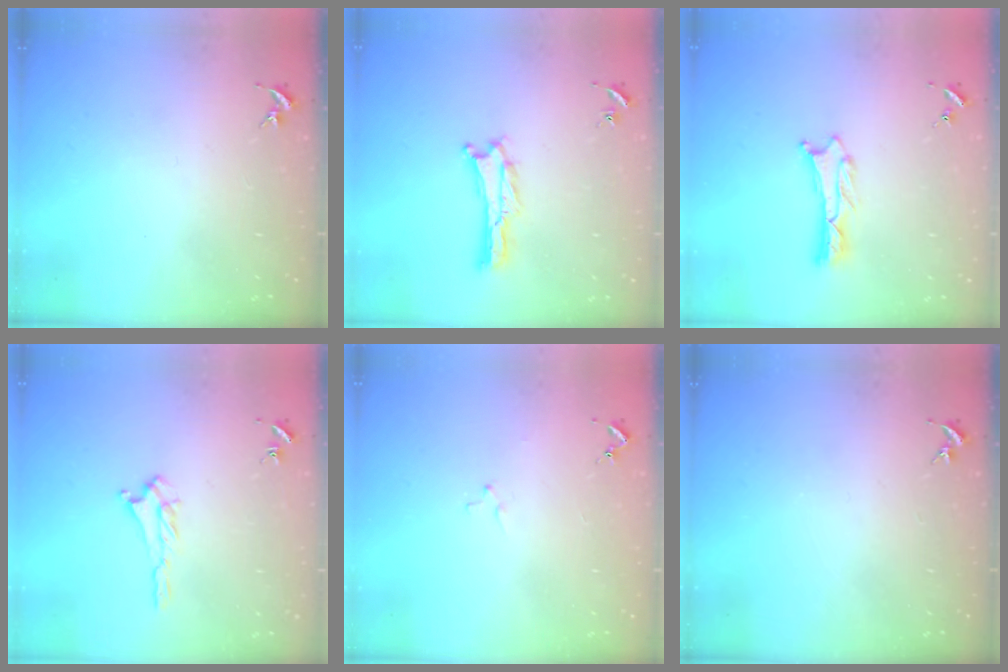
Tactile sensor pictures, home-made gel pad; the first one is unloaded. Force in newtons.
{"total": 0.0}
{"total": 1.1, "press": 1.1, "slide": 0.2}
{"total": 2.0, "press": 2.0, "slide": 0.5}
{"total": 0.8, "press": 0.8, "slide": 0.2}
{"total": 0.0}